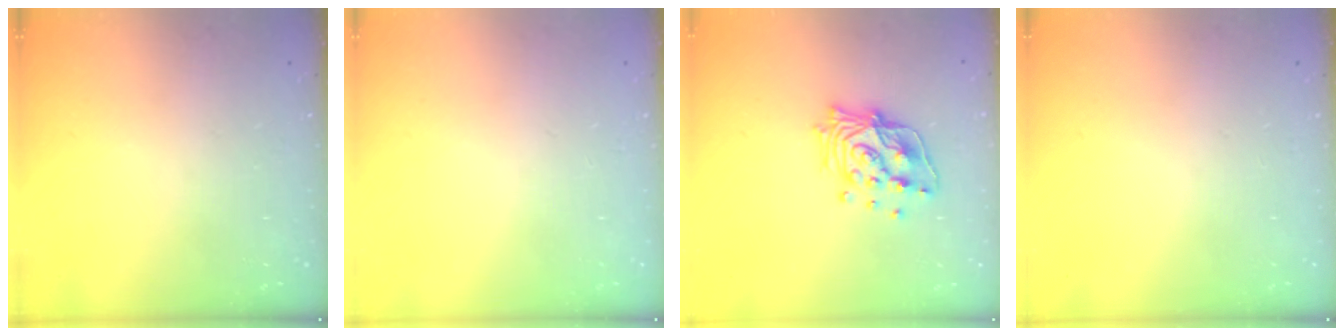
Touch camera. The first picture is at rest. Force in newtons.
{"total": 0.0}
{"total": 15.0, "press": 14.8, "slide": 1.9}
{"total": 0.0}